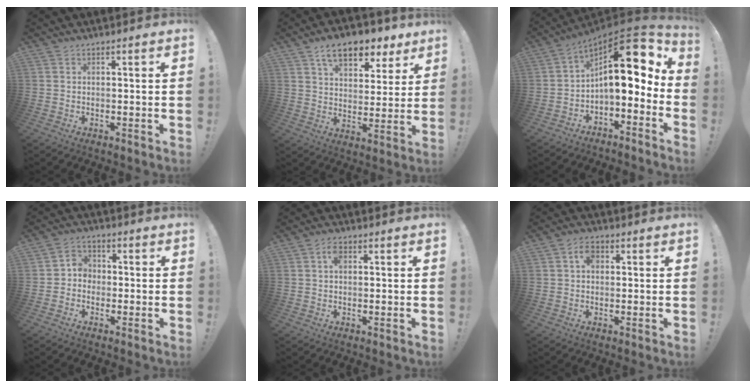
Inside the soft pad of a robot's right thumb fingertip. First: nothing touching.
{"total": 12.4, "force": [7.9, 6.8, 6.8], "torque": [-0.104, -0.042, 0.141]}
{"total": 16.2, "force": [3.5, 7.6, 13.9], "torque": [-0.199, -0.028, 0.060]}
{"total": 4.5, "force": [-1.8, 3.9, 1.3], "torque": [-0.021, 0.016, -0.031]}
{"total": 3.2, "force": [1.0, 2.1, 2.2], "torque": [-0.038, 0.002, 0.014]}
{"total": 4.3, "force": [1.0, 3.0, 2.9], "torque": [-0.043, 0.005, 0.015]}